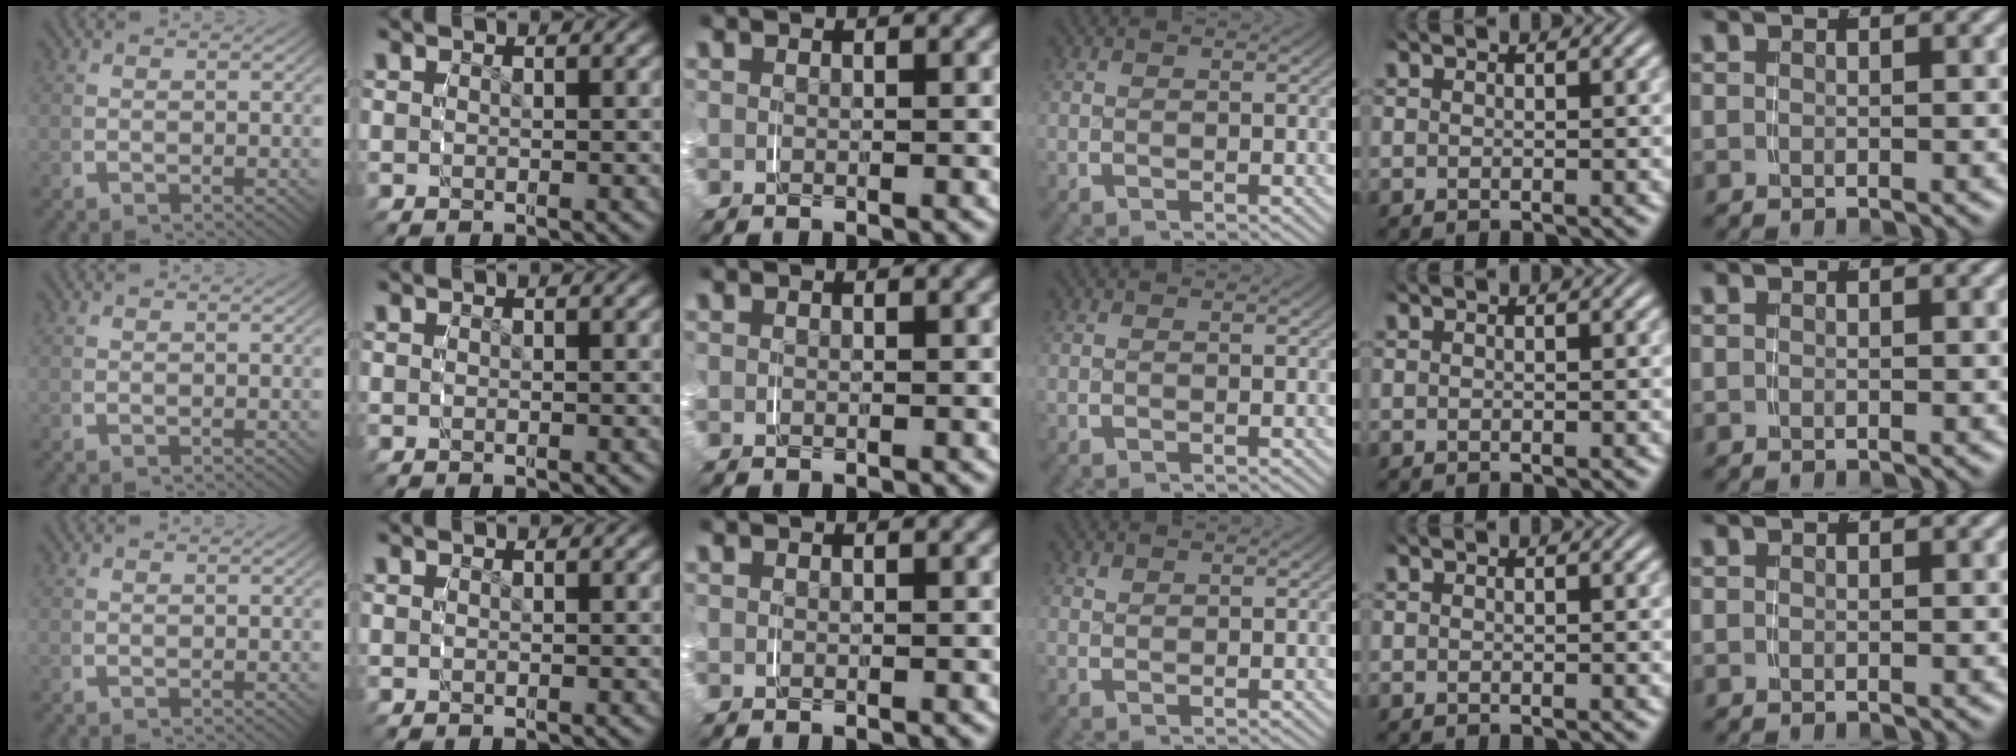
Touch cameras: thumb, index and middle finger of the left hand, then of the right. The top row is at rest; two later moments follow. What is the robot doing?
{"motion": "grasp_and_lifting", "object": "glasses case"}